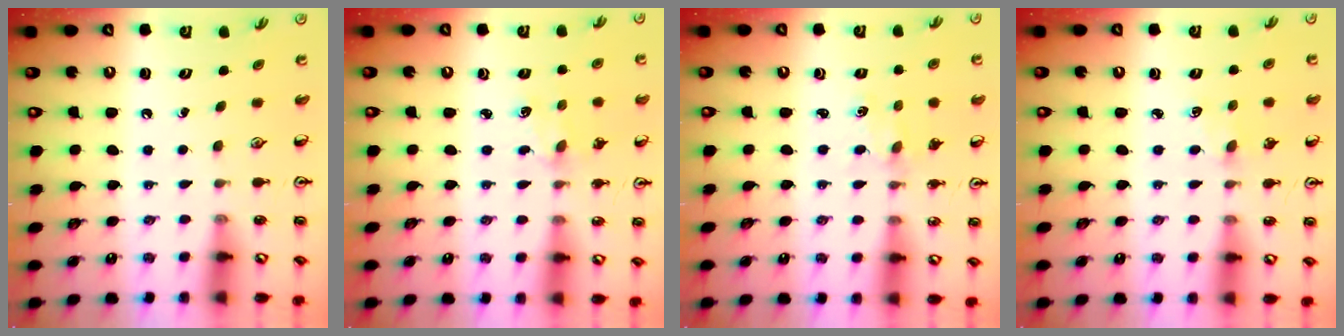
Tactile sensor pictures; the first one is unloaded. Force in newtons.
{"total": 2.9, "press": 2.9, "slide": 0.4}
{"total": 0.0}
{"total": 1.7, "press": 1.6, "slide": 0.3}